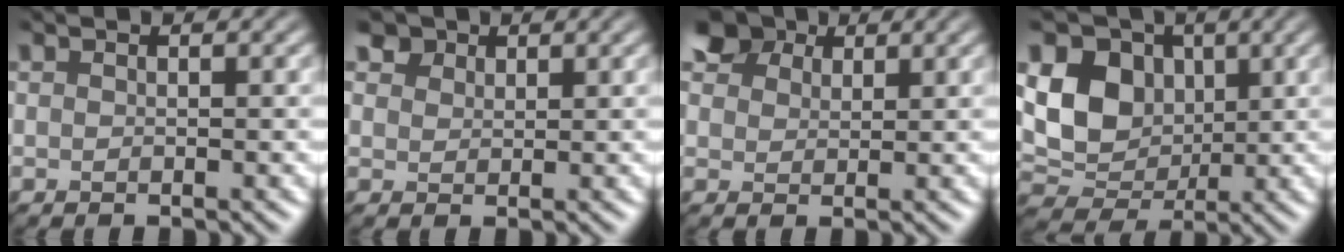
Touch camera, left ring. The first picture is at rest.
{"total": 2.9, "force": [1.8, 2.0, 1.1], "torque": [-0.033, -0.009, 0.036]}
{"total": 5.2, "force": [3.4, 3.2, 2.3], "torque": [-0.065, -0.003, 0.058]}
{"total": 8.5, "force": [1.0, 6.6, 5.3], "torque": [-0.098, -0.004, 0.002]}